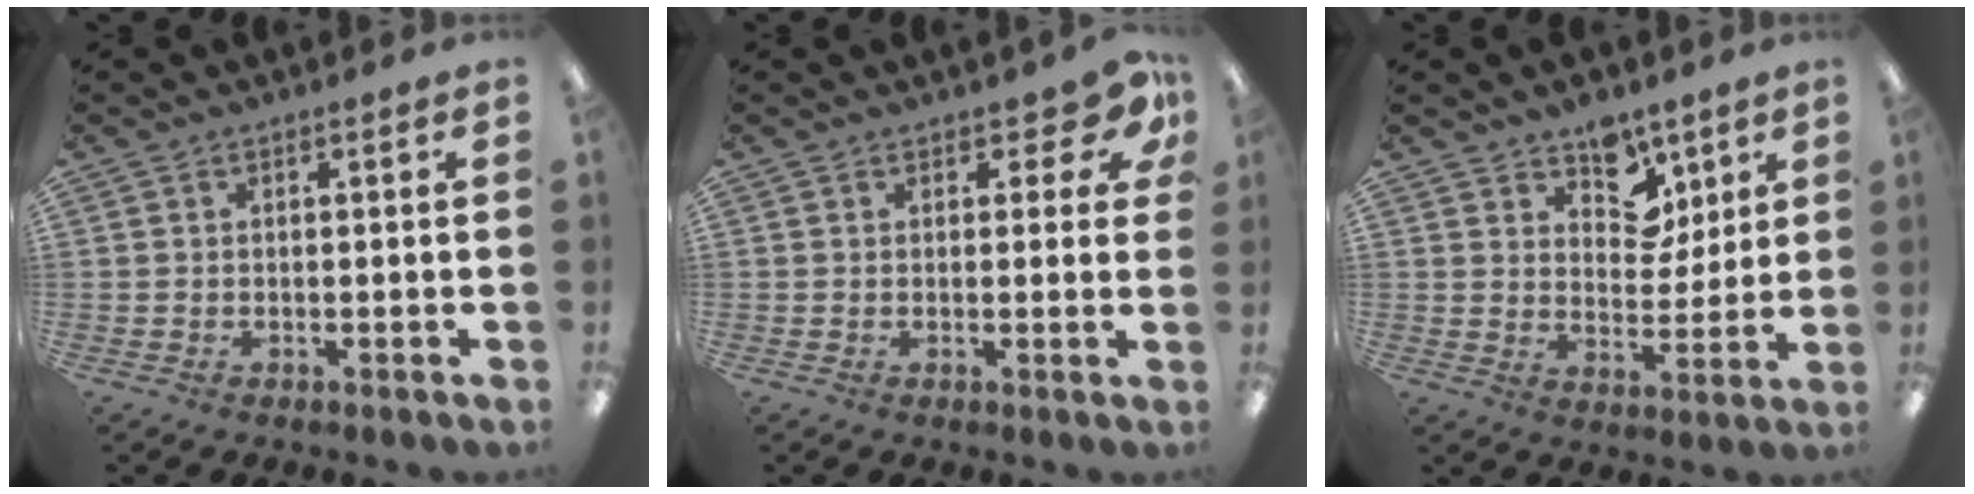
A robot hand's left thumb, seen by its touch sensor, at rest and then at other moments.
{"total": 5.7, "force": [3.6, 2.9, 3.4], "torque": [-0.032, -0.015, 0.059]}
{"total": 9.6, "force": [6.9, 6.0, 2.8], "torque": [-0.032, -0.047, 0.125]}